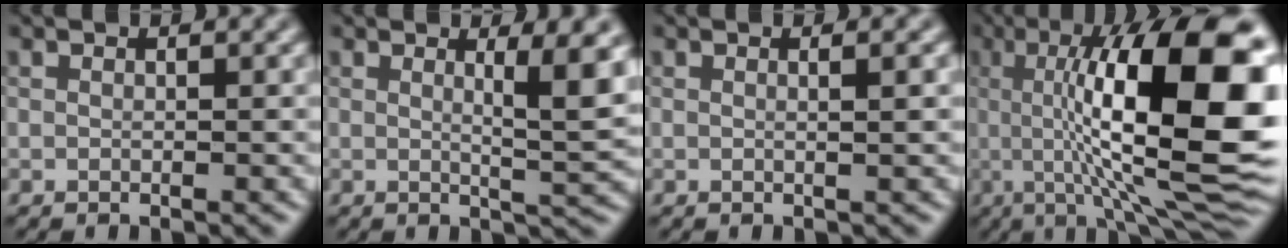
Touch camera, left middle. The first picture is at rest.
{"total": 4.6, "force": [1.3, 0.8, 4.4], "torque": [-0.058, -0.007, 0.020]}
{"total": 1.6, "force": [0.3, 0.5, 1.5], "torque": [-0.019, 0.005, -0.005]}
{"total": 17.5, "force": [1.6, 4.8, 16.8], "torque": [-0.227, 0.010, 0.025]}